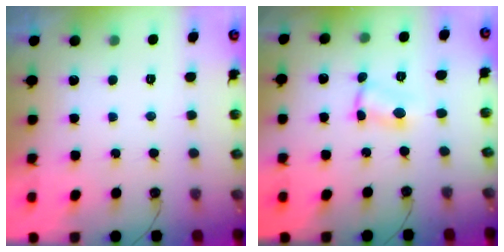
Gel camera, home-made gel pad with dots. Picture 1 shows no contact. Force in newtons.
{"total": 3.0, "press": 3.0, "slide": 0.3}